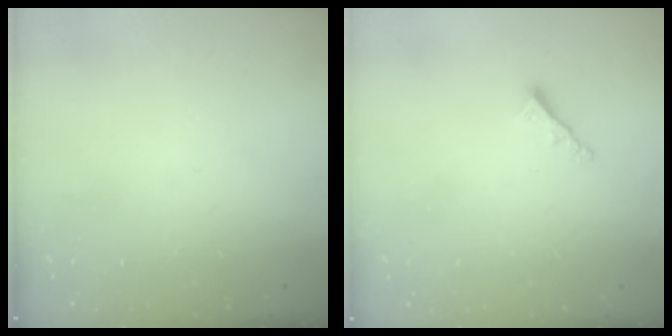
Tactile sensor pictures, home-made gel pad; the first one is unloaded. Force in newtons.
{"total": 2.3, "press": 2.3, "slide": 0.1}